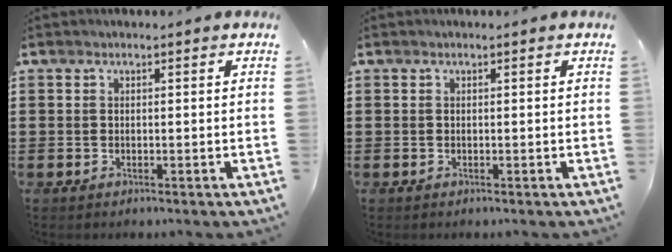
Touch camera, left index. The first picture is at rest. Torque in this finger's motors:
{"motor_torque": [0.00, 0.00, 0.00, 0.00]}